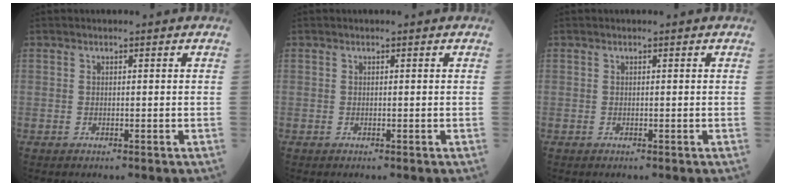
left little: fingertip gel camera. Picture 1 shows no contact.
{"total": 0.0}
{"total": 0.0}